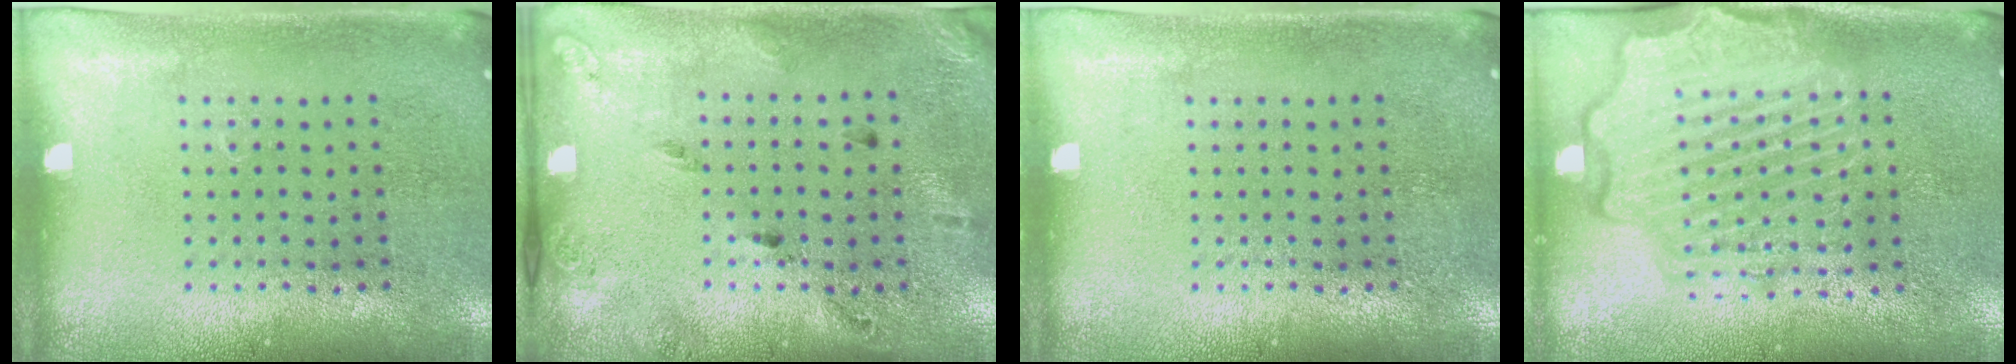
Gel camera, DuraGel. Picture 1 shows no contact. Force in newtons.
{"total": 1.8, "press": 1.1, "slide": 1.5}
{"total": 0.0}
{"total": 4.2, "press": 4.2, "slide": 0.5}